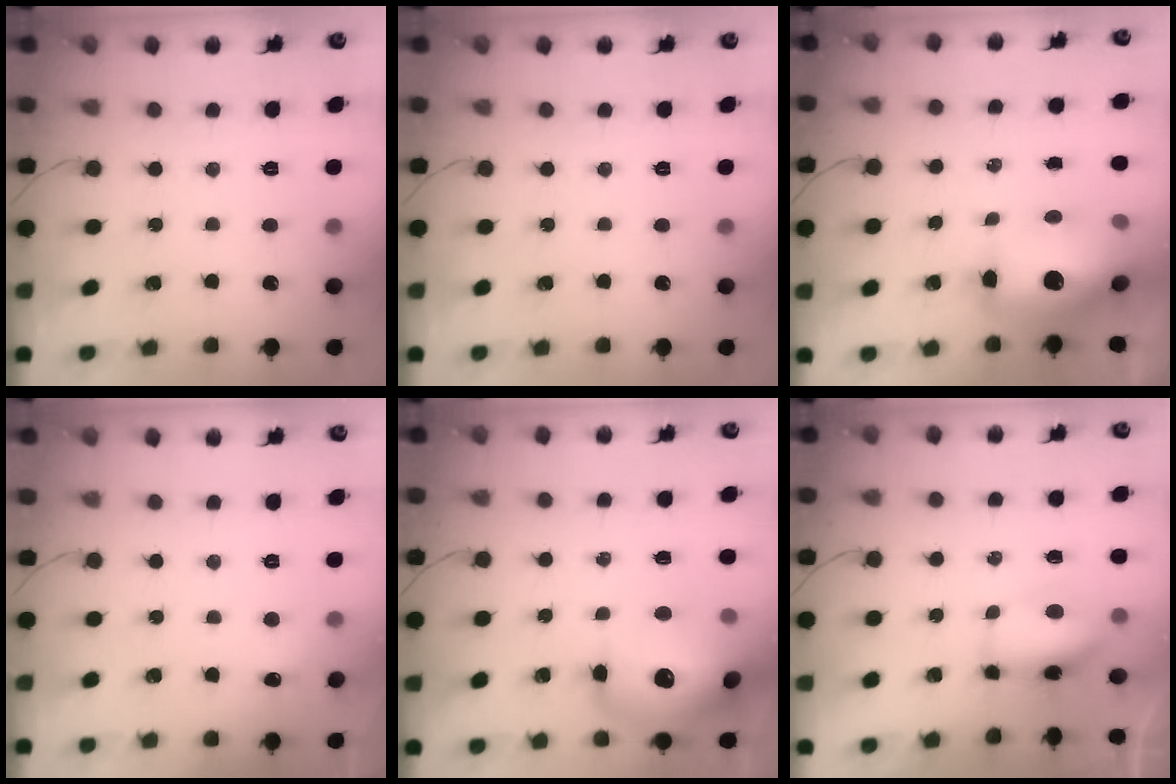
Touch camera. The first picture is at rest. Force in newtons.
{"total": 0.0}
{"total": 16.9, "press": 16.3, "slide": 4.3}
{"total": 4.8, "press": 4.6, "slide": 1.4}
{"total": 22.1, "press": 20.7, "slide": 7.7}
{"total": 7.1, "press": 6.9, "slide": 1.7}